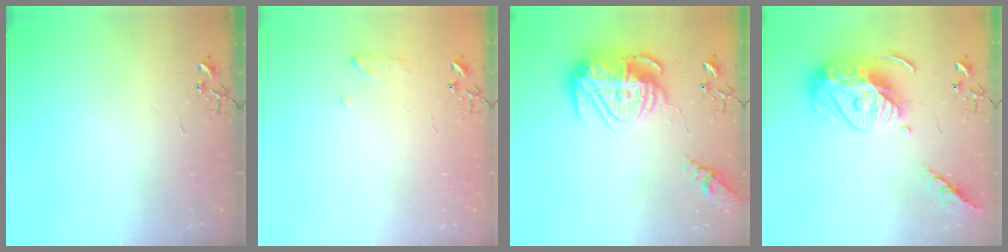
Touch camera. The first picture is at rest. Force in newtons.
{"total": 7.0, "press": 7.0, "slide": 0.8}
{"total": 18.9, "press": 18.9, "slide": 1.6}
{"total": 17.5, "press": 17.4, "slide": 1.6}